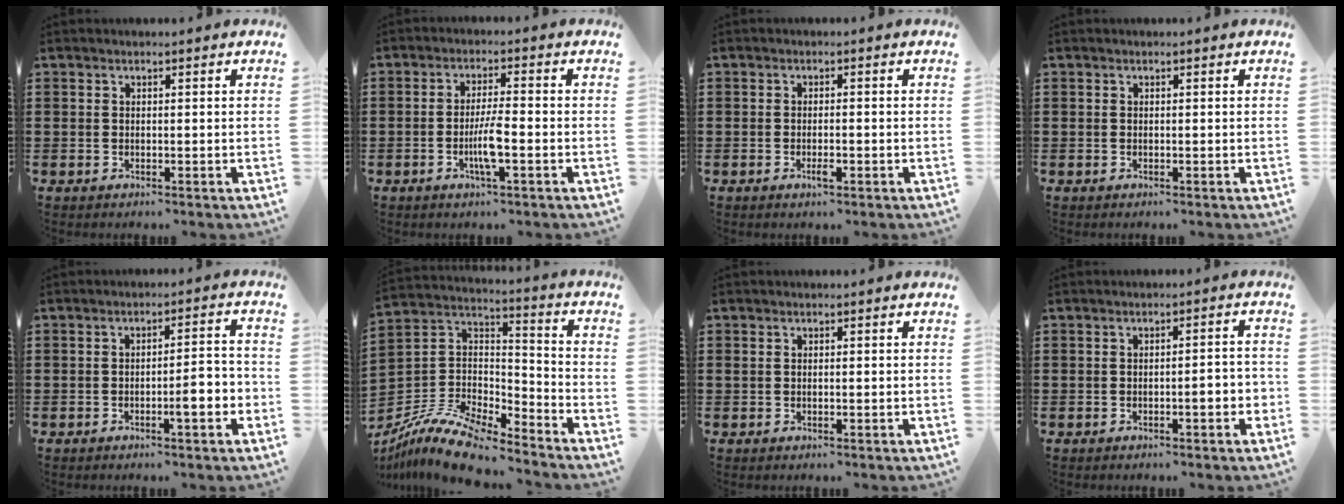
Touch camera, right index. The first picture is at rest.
{"total": 5.2, "force": [-1.8, 0.4, 4.8], "torque": [-0.097, -0.010, -0.037]}
{"total": 1.8, "force": [-0.8, 0.5, 1.5], "torque": [-0.027, -0.001, -0.014]}
{"total": 0.0}
{"total": 4.8, "force": [-1.8, 0.9, 4.4], "torque": [-0.063, 0.001, -0.033]}
{"total": 12.1, "force": [-10.1, 3.5, 5.6], "torque": [-0.118, 0.030, -0.199]}
{"total": 0.0}
{"total": 3.1, "force": [-1.0, 0.5, 2.9], "torque": [-0.048, 0.002, -0.018]}